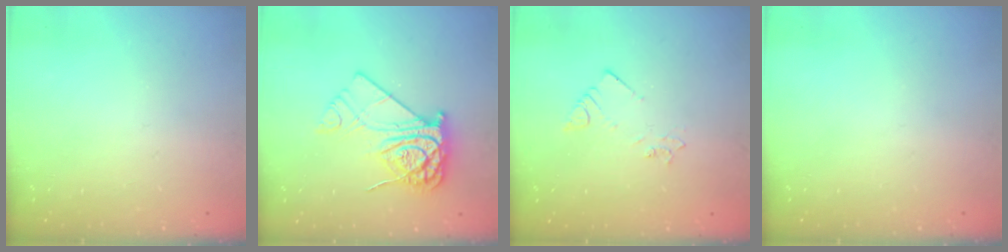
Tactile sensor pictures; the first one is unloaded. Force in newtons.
{"total": 12.8, "press": 12.7, "slide": 1.2}
{"total": 2.1, "press": 2.1, "slide": 0.4}
{"total": 0.0}